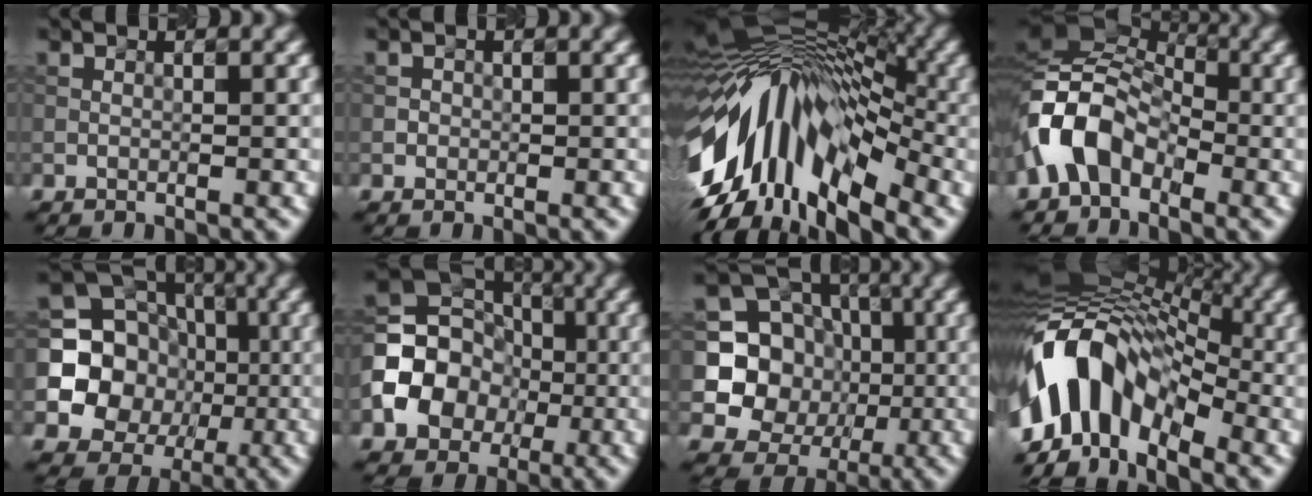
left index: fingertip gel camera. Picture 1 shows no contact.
{"total": 0.7, "force": [0.0, 0.7, 0.1], "torque": [0.004, -0.003, -0.003]}
{"total": 14.6, "force": [-3.5, 8.2, 11.5], "torque": [-0.206, 0.023, -0.071]}
{"total": 7.8, "force": [-2.5, 5.1, 5.3], "torque": [-0.103, 0.018, -0.069]}
{"total": 10.1, "force": [-0.2, 9.2, 4.0], "torque": [-0.063, -0.006, -0.024]}
{"total": 9.0, "force": [-1.8, 7.6, 4.6], "torque": [-0.083, 0.001, -0.048]}
{"total": 9.1, "force": [0.4, 8.5, 3.2], "torque": [-0.062, -0.003, -0.017]}
{"total": 12.6, "force": [-3.8, 8.1, 8.9], "torque": [-0.160, 0.019, -0.075]}